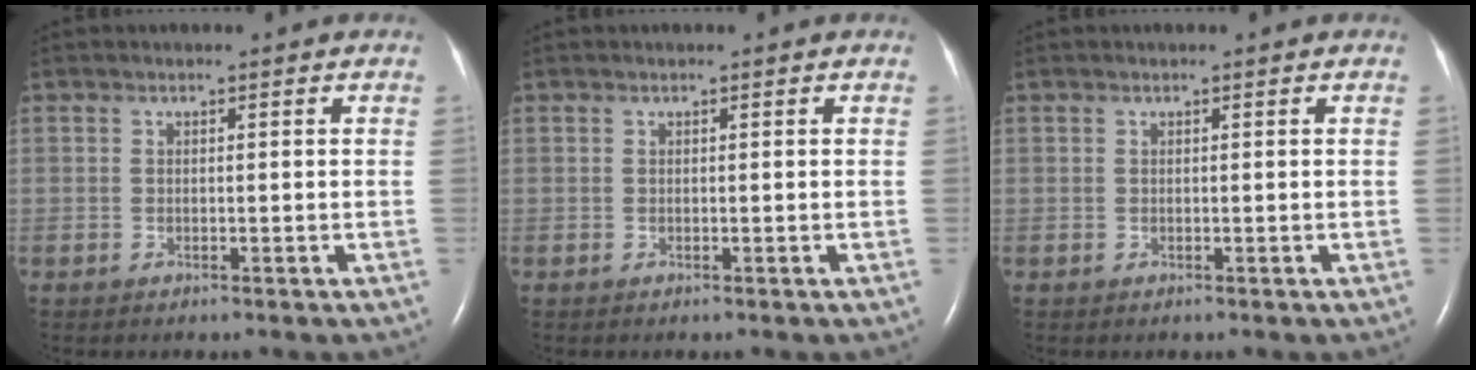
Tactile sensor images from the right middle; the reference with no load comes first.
{"total": 0.0}
{"total": 0.0}